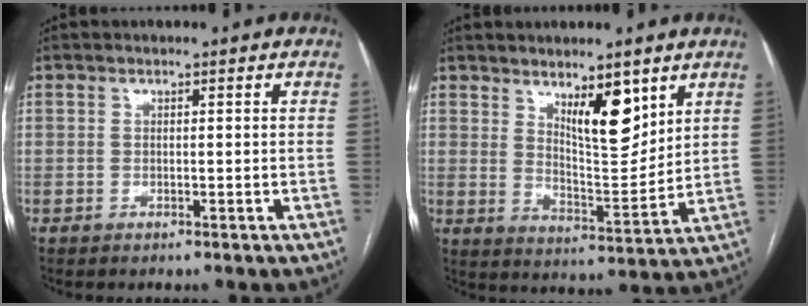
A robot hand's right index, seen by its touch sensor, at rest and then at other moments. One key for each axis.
{"total": 9.0, "fx": 5.3, "fy": 2.6, "fz": 6.8, "tx": -0.115, "ty": -0.013, "tz": 0.094}